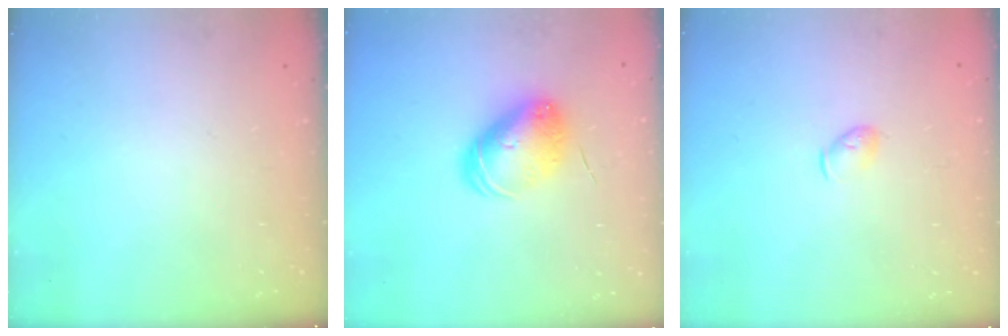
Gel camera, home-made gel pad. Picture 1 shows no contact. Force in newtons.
{"total": 10.0, "press": 10.0, "slide": 0.6}
{"total": 4.3, "press": 4.2, "slide": 0.9}